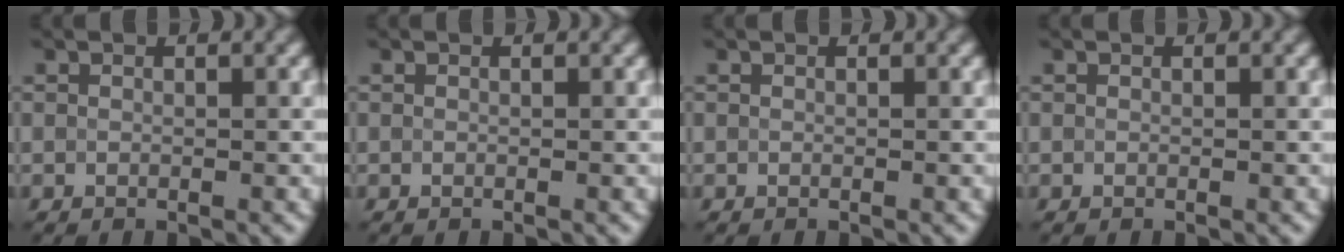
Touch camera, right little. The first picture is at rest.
{"total": 0.0}
{"total": 0.0}
{"total": 0.0}